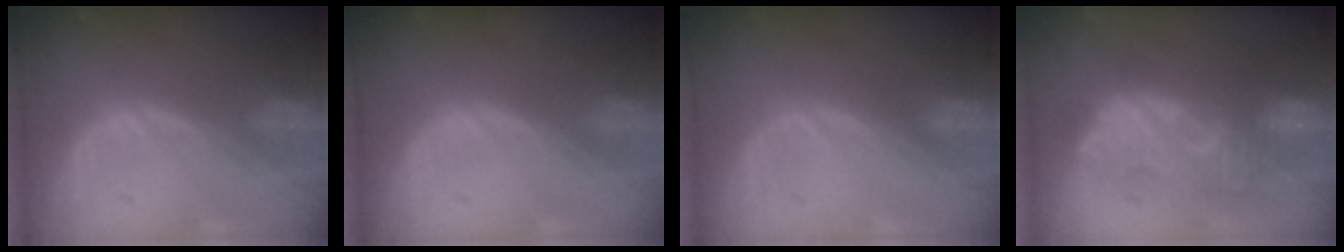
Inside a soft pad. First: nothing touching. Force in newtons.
{"total": 0.0}
{"total": 0.0}
{"total": 9.9, "press": 9.9, "slide": 0.3}